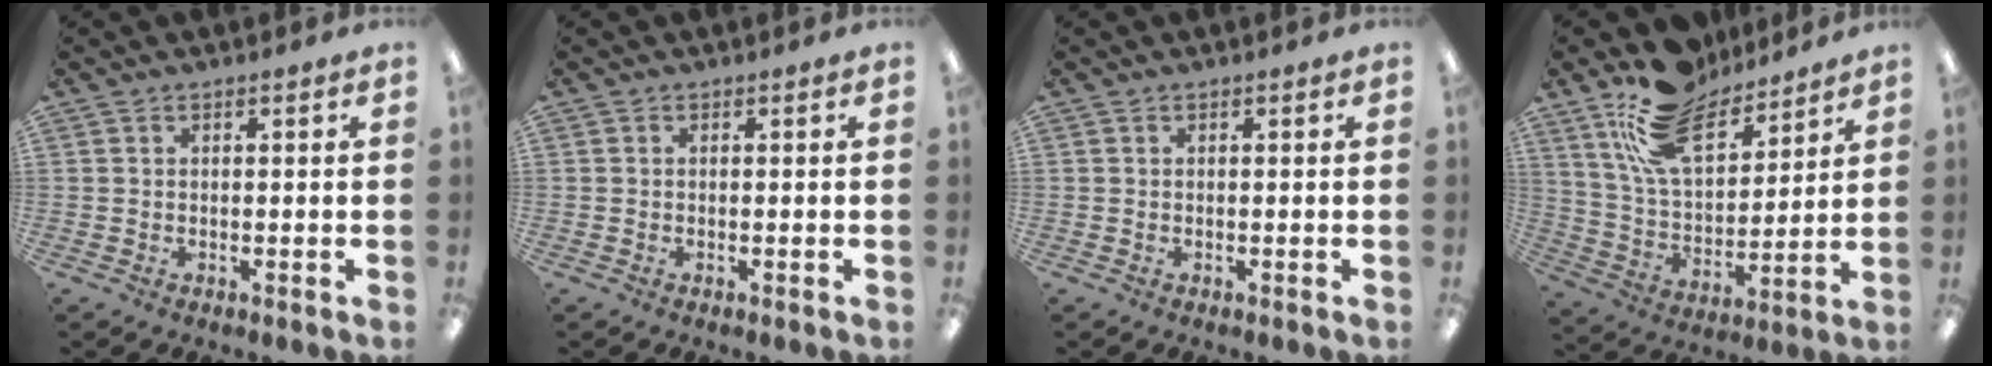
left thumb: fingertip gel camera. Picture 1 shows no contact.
{"total": 0.0}
{"total": 0.0}
{"total": 18.0, "force": [12.7, 8.7, 9.3], "torque": [-0.177, -0.060, 0.232]}